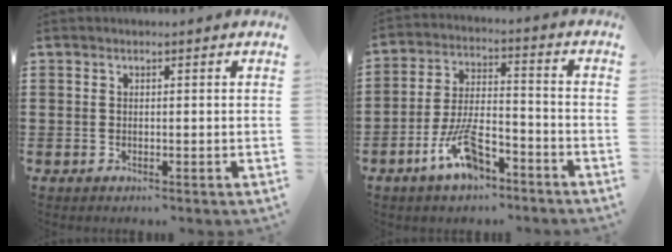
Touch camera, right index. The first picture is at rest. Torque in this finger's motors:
{"motor_torque": [1.62, 0.52, 0.68, 0.14]}